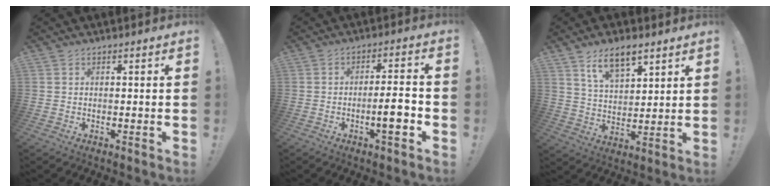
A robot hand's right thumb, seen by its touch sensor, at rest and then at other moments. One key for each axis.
{"total": 8.7, "fx": -3.2, "fy": 1.3, "fz": 8.0, "tx": -0.113, "ty": 0.004, "tz": -0.054}
{"total": 9.8, "fx": 6.5, "fy": 4.7, "fz": 5.6, "tx": -0.089, "ty": -0.031, "tz": 0.121}